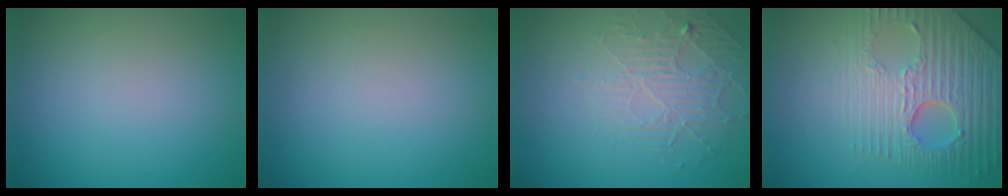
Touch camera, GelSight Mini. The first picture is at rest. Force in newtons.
{"total": 0.0}
{"total": 2.3, "press": 1.7, "slide": 1.6}
{"total": 6.1, "press": 5.2, "slide": 3.3}